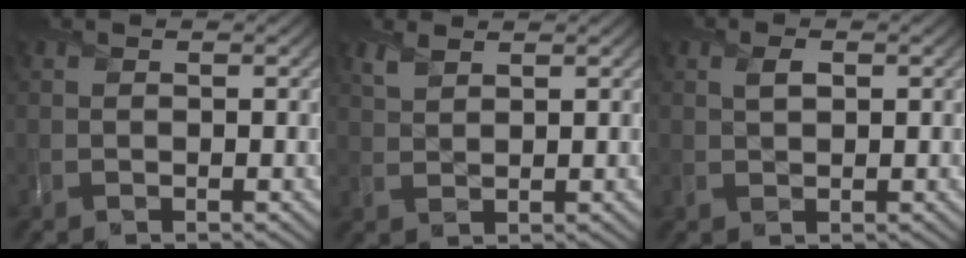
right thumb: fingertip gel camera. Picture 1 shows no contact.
{"total": 1.7, "force": [1.5, 0.6, 0.6], "torque": [-0.019, 0.001, 0.035]}
{"total": 1.5, "force": [0.6, 0.8, 1.2], "torque": [-0.025, 0.001, 0.011]}